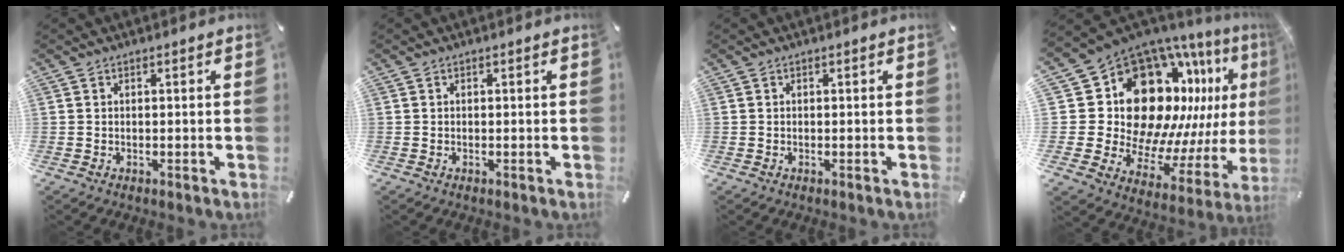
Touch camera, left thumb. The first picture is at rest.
{"total": 0.0}
{"total": 0.0}
{"total": 22.2, "force": [9.8, 16.3, 11.4], "torque": [-0.185, -0.116, 0.208]}